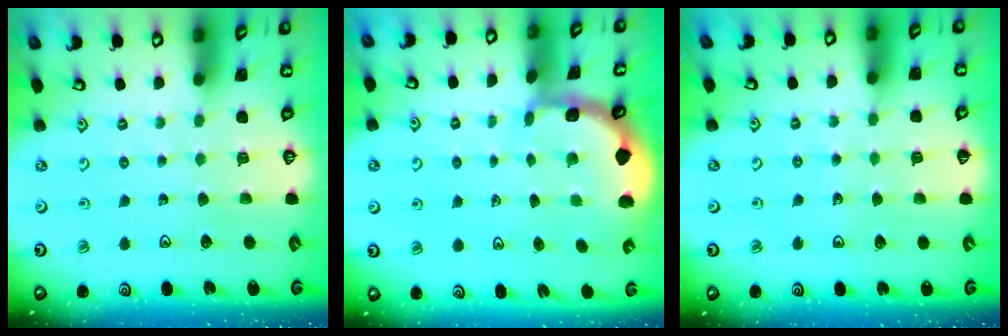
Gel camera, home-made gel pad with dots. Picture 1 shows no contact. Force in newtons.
{"total": 1.8, "press": 1.8, "slide": 0.2}
{"total": 3.7, "press": 2.8, "slide": 2.3}